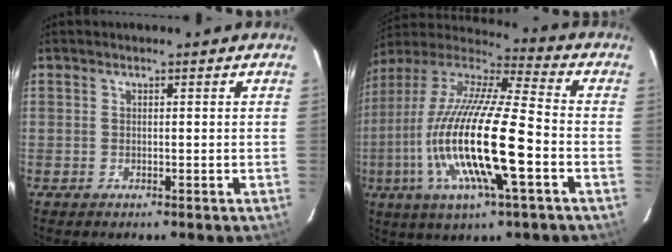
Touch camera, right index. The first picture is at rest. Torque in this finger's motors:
{"motor_torque": [1.48, -0.65, 1.05, 0.21]}